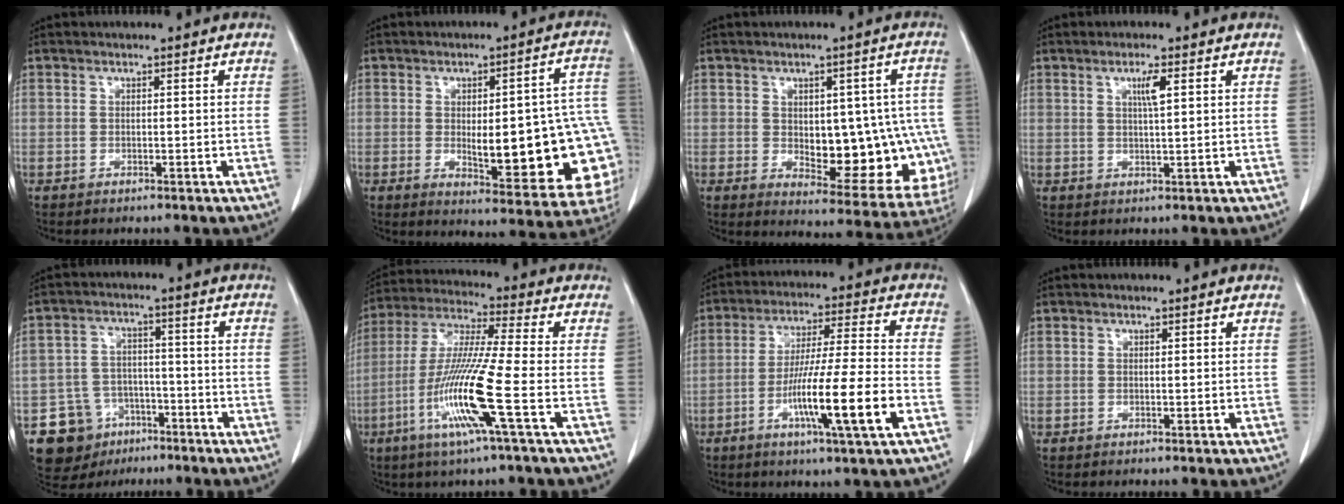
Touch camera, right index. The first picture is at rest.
{"total": 21.2, "force": [-2.5, 5.6, 20.3], "torque": [-0.182, 0.019, -0.007]}
{"total": 16.5, "force": [-1.5, 7.9, 14.4], "torque": [-0.144, 0.014, 0.007]}
{"total": 2.9, "force": [1.1, 0.0, 2.7], "torque": [-0.049, -0.001, 0.019]}
{"total": 9.5, "force": [-5.1, 7.9, 1.7], "torque": [-0.035, 0.024, -0.070]}
{"total": 14.0, "force": [-4.8, -1.0, 13.2], "torque": [-0.270, -0.019, -0.099]}
{"total": 14.2, "force": [-5.0, -0.3, 13.3], "torque": [-0.235, -0.010, -0.089]}
{"total": 0.0}